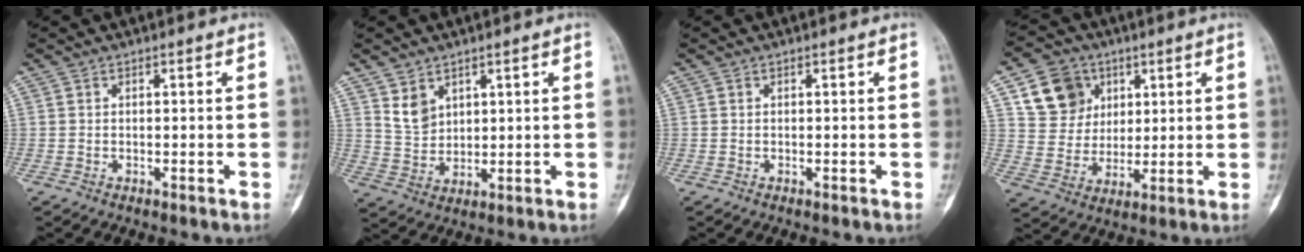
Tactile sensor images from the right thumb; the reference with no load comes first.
{"total": 5.0, "force": [2.9, 3.4, 2.3], "torque": [-0.029, -0.023, 0.068]}
{"total": 0.0}
{"total": 11.2, "force": [4.9, 9.3, 4.0], "torque": [-0.038, -0.013, 0.093]}